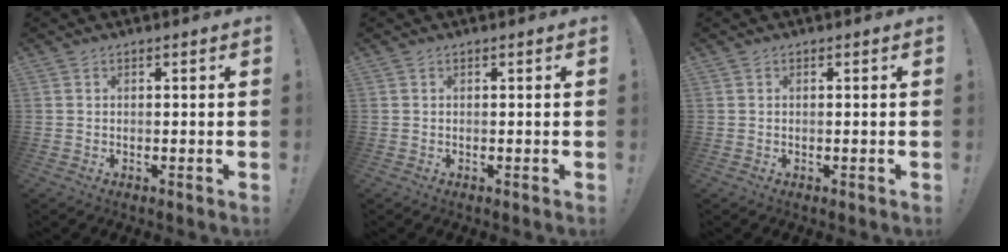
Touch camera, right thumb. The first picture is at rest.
{"total": 0.0}
{"total": 0.0}